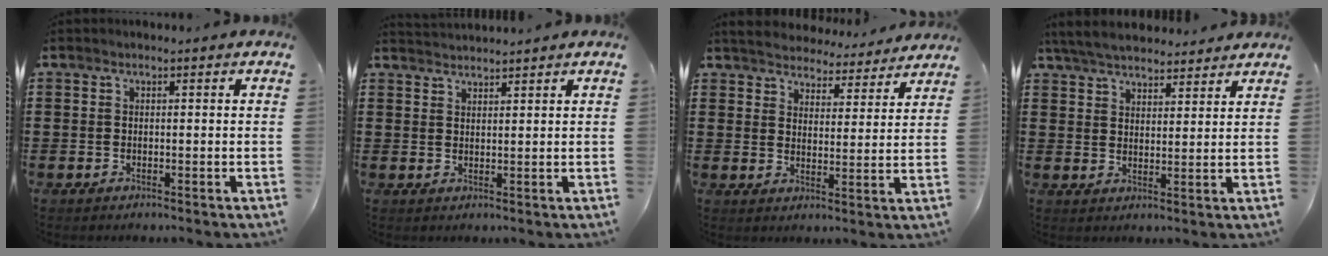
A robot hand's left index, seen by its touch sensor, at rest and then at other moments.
{"total": 1.9, "force": [1.9, -0.2, -0.1], "torque": [-0.003, -0.001, 0.037]}
{"total": 4.7, "force": [4.7, 0.3, 0.0], "torque": [-0.027, -0.035, 0.081]}
{"total": 5.4, "force": [5.1, 1.1, 1.4], "torque": [-0.044, -0.013, 0.095]}